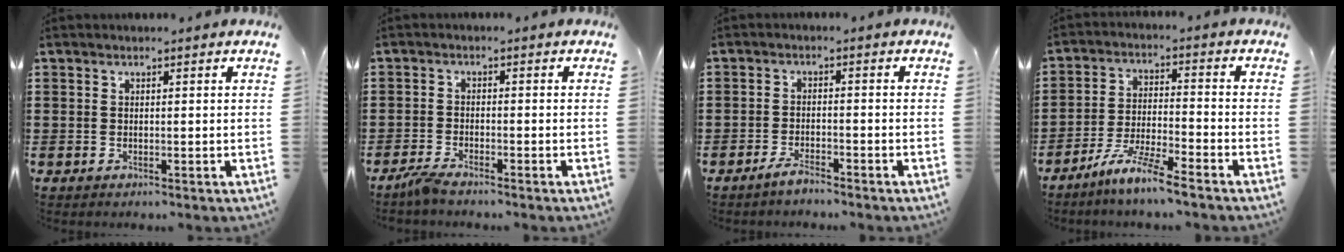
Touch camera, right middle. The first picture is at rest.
{"total": 2.3, "force": [-1.9, 0.0, 1.2], "torque": [-0.037, -0.001, -0.041]}
{"total": 2.5, "force": [-2.2, 0.3, 1.2], "torque": [-0.028, 0.001, -0.043]}
{"total": 7.0, "force": [-6.0, -0.2, 3.6], "torque": [-0.083, -0.013, -0.119]}